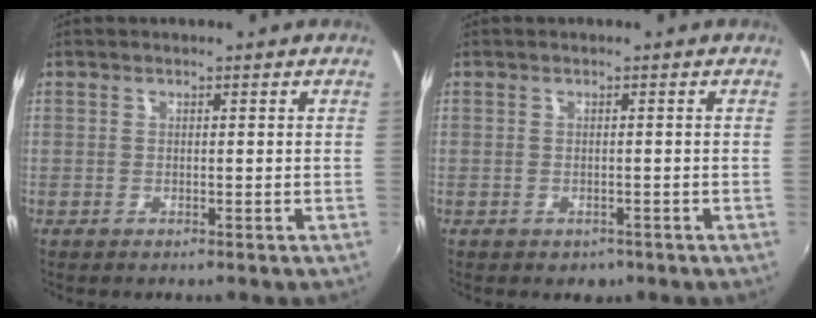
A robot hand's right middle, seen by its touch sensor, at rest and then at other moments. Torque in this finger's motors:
{"motor_torque": [0.30, -0.28, 0.09, 0.01]}